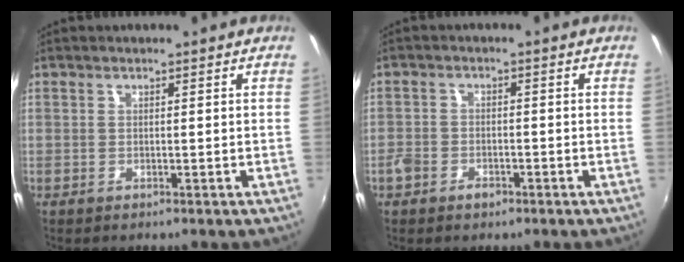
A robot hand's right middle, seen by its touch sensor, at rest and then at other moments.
{"total": 4.0, "force": [-2.6, 2.5, 1.7], "torque": [-0.046, 0.001, -0.047]}